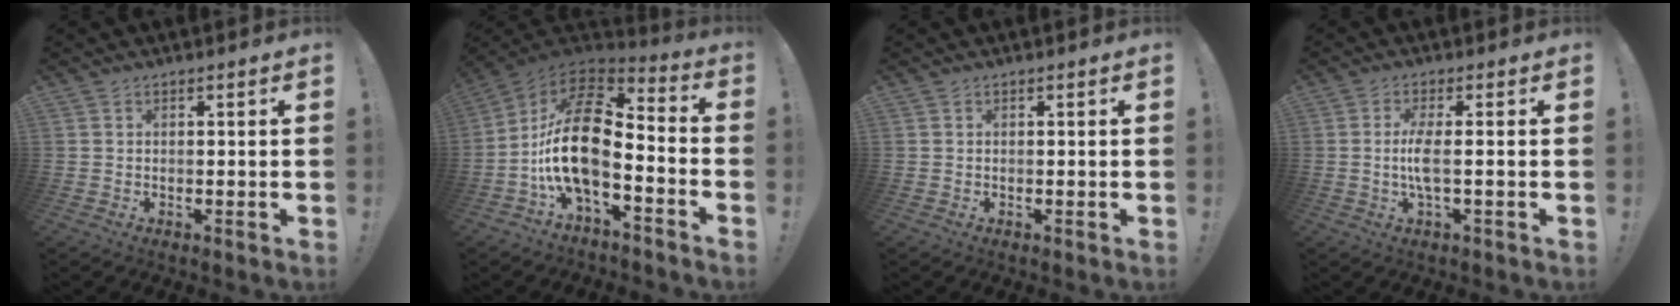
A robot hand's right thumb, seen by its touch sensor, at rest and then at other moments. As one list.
[{"total": 19.1, "force": [-3.4, 9.1, 16.4], "torque": [-0.330, 0.016, -0.060]}, {"total": 0.0}, {"total": 6.0, "force": [-0.4, 0.3, 6.0], "torque": [-0.131, -0.012, -0.013]}]